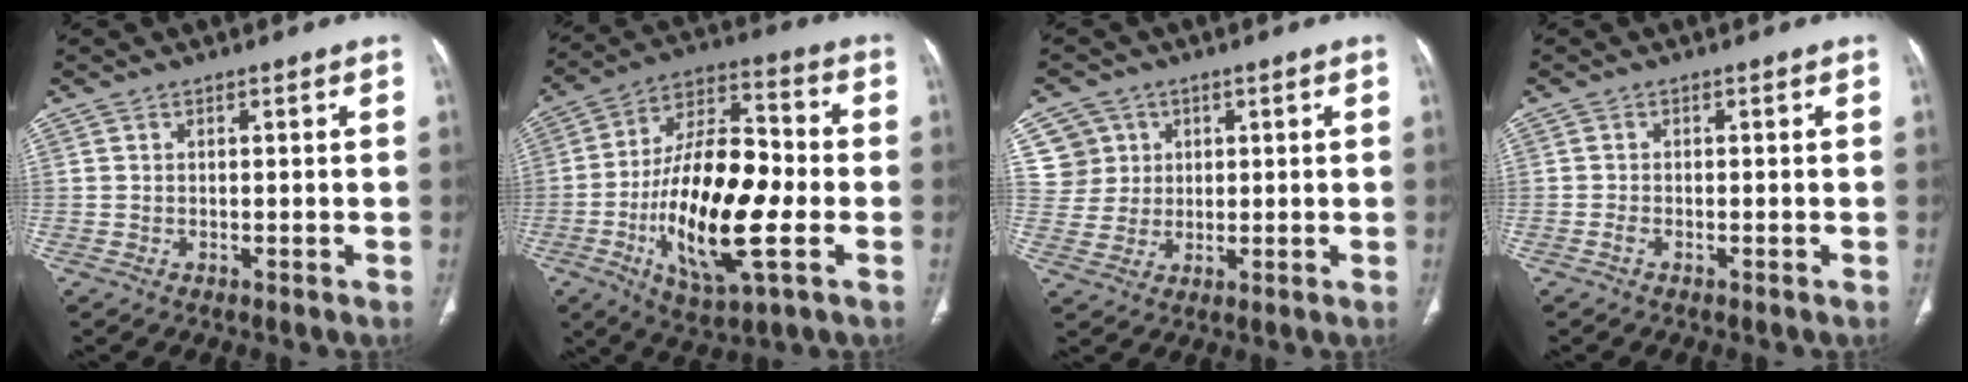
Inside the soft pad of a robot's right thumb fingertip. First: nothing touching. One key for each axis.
{"total": 22.8, "fx": -4.8, "fy": 8.7, "fz": 20.5, "tx": -0.363, "ty": 0.020, "tz": -0.078}
{"total": 6.3, "fx": 2.2, "fy": 5.9, "fz": 0.3, "tx": 0.026, "ty": -0.007, "tz": 0.044}
{"total": 0.7, "fx": -0.5, "fy": 0.2, "fz": 0.4, "tx": -0.011, "ty": 0.002, "tz": -0.013}